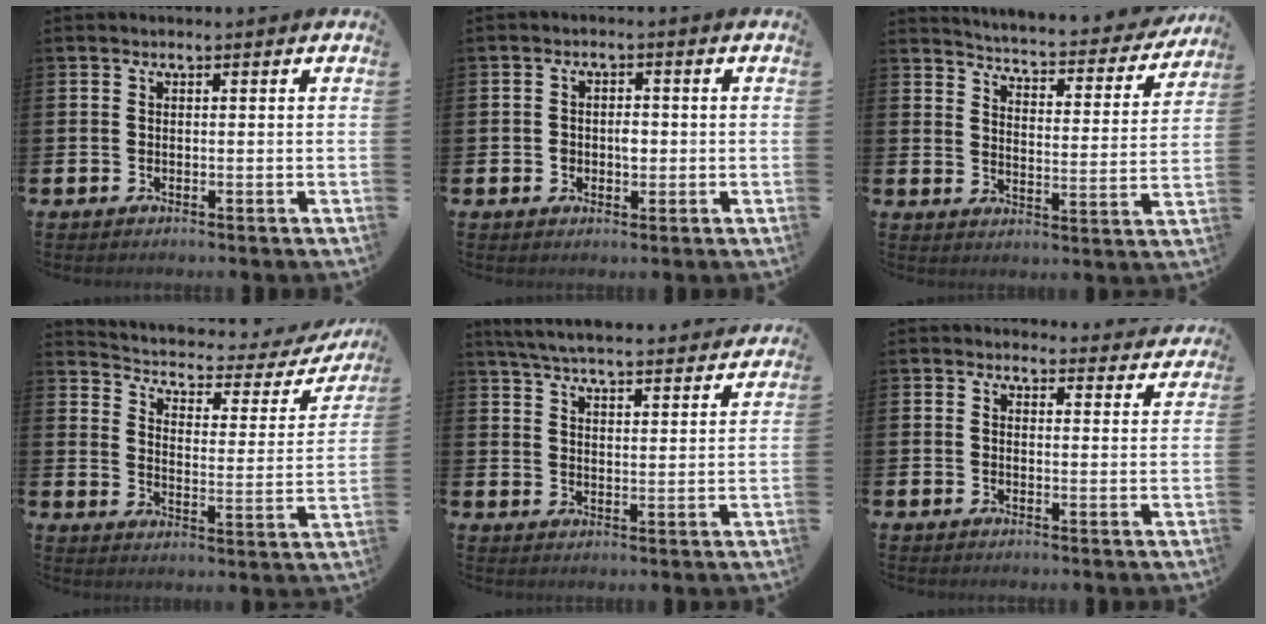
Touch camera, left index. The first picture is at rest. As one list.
[{"total": 2.3, "force": [-0.2, 1.7, 1.6], "torque": [-0.014, 0.001, -0.011]}, {"total": 4.4, "force": [4.3, 0.4, 0.8], "torque": [-0.045, -0.038, 0.068]}, {"total": 3.8, "force": [3.1, 1.7, 1.5], "torque": [-0.056, -0.023, 0.042]}, {"total": 5.9, "force": [5.8, 0.4, 1.1], "torque": [-0.041, -0.039, 0.100]}, {"total": 2.7, "force": [2.6, 0.7, -0.1], "torque": [0.003, -0.015, 0.045]}]